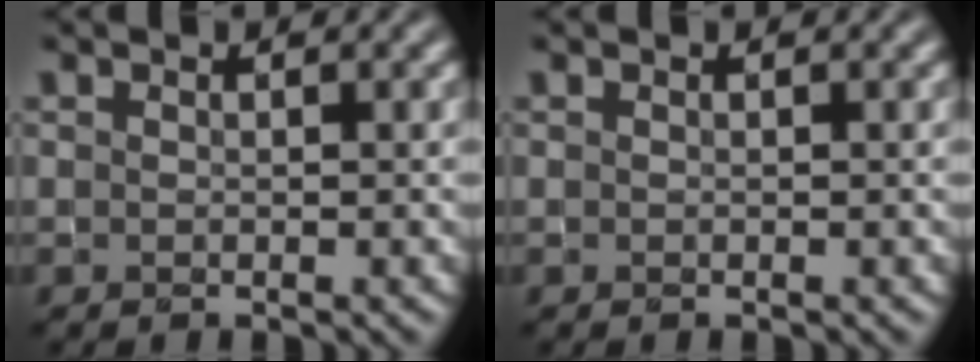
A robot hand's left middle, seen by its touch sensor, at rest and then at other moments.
{"total": 0.0}